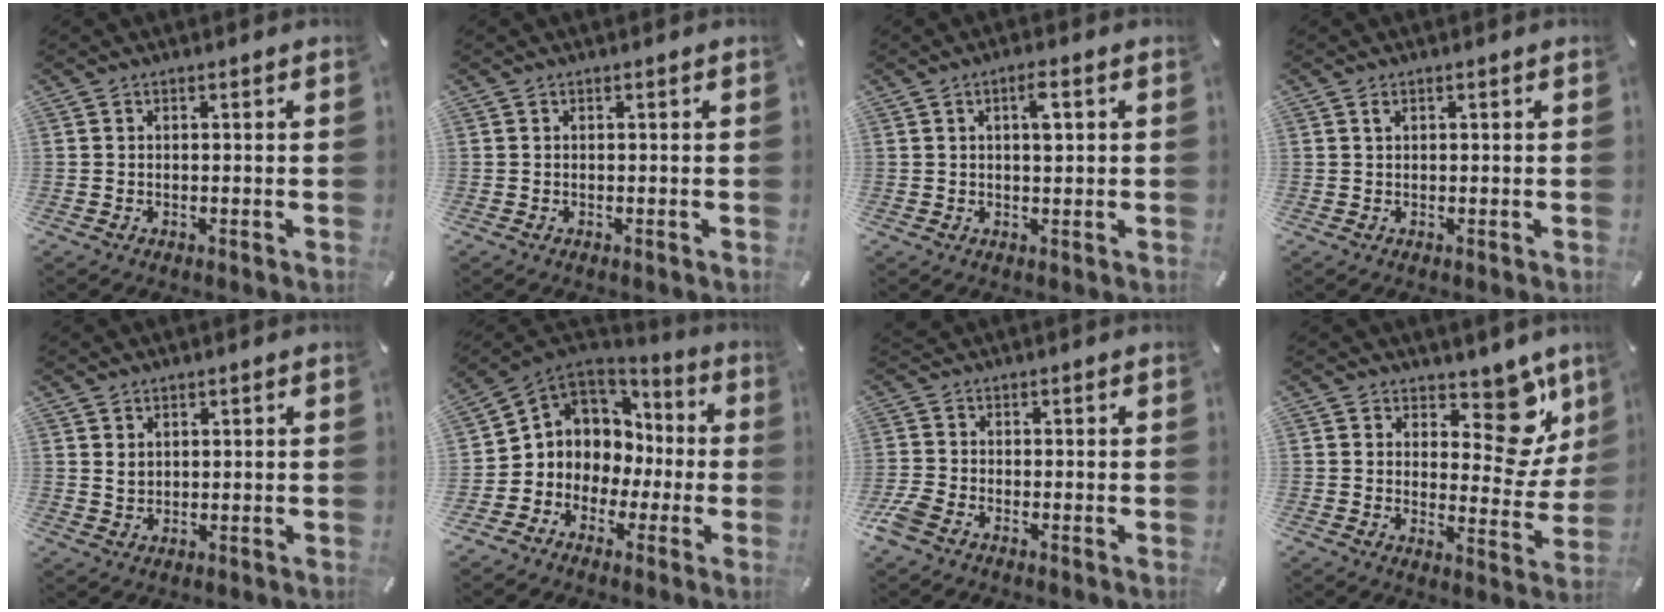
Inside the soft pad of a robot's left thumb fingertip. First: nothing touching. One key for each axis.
{"total": 0.0}
{"total": 3.8, "fx": 1.1, "fy": 1.2, "fz": 3.4, "tx": -0.056, "ty": 0.002, "tz": 0.012}
{"total": 0.7, "fx": 0.4, "fy": 0.3, "fz": 0.5, "tx": -0.010, "ty": 0.001, "tz": 0.006}
{"total": 2.6, "fx": 1.6, "fy": 2.0, "fz": 0.6, "tx": -0.006, "ty": -0.001, "tz": 0.029}
{"total": 7.5, "fx": -0.8, "fy": 7.5, "fz": 0.0, "tx": -0.028, "ty": -0.013, "tz": -0.007}
{"total": 3.0, "fx": -1.2, "fy": 2.2, "fz": 1.6, "tx": -0.047, "ty": 0.000, "tz": -0.026}
{"total": 12.7, "fx": 7.9, "fy": 7.1, "fz": 7.0, "tx": -0.064, "ty": -0.072, "tz": 0.137}